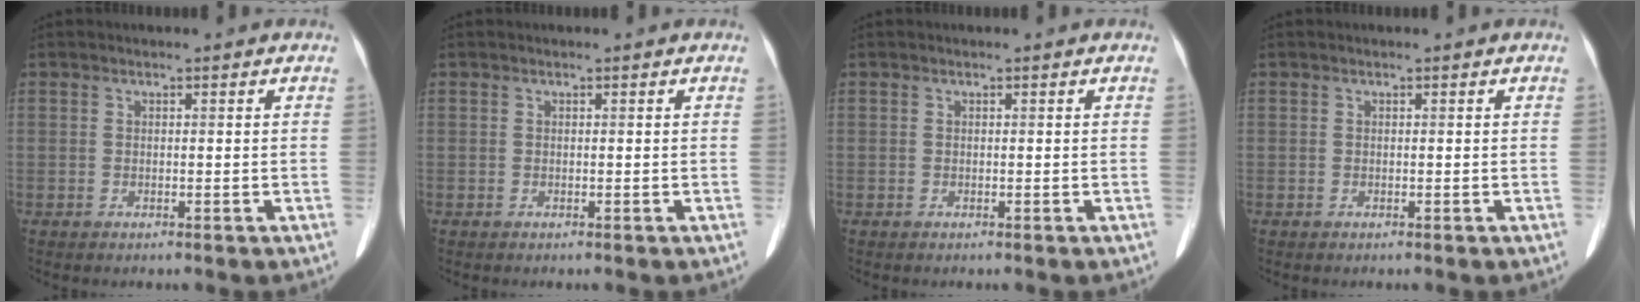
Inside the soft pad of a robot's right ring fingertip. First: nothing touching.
{"total": 0.0}
{"total": 0.0}
{"total": 0.0}